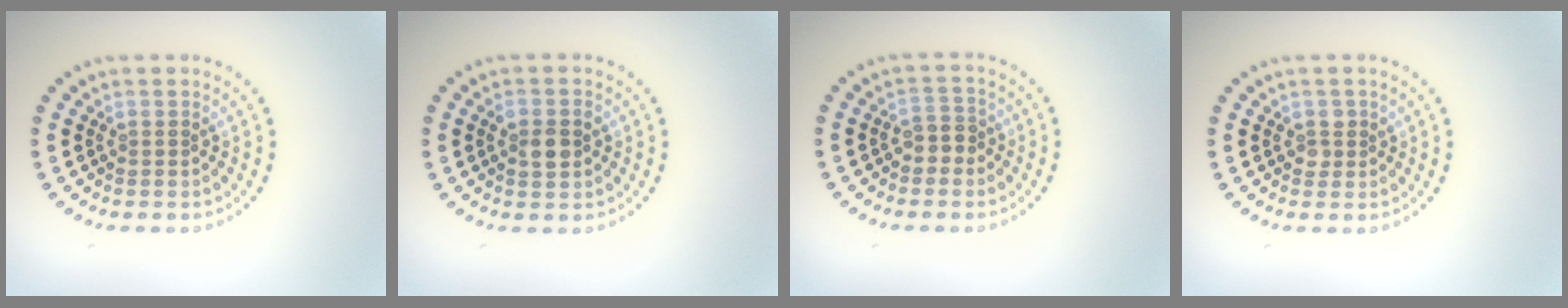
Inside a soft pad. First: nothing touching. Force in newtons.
{"total": 2.6, "press": 2.6, "slide": 0.2}
{"total": 1.9, "press": 1.7, "slide": 0.8}
{"total": 1.2, "press": 1.1, "slide": 0.4}